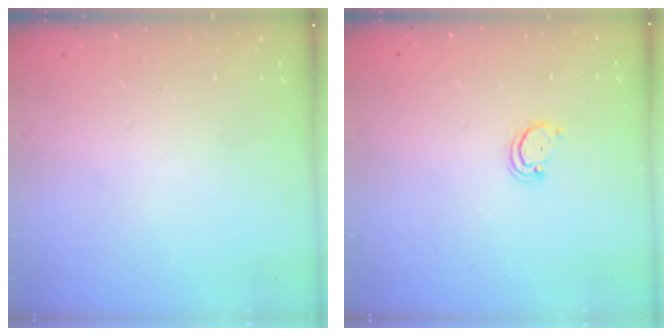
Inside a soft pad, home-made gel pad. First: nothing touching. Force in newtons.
{"total": 2.1, "press": 2.1, "slide": 0.2}